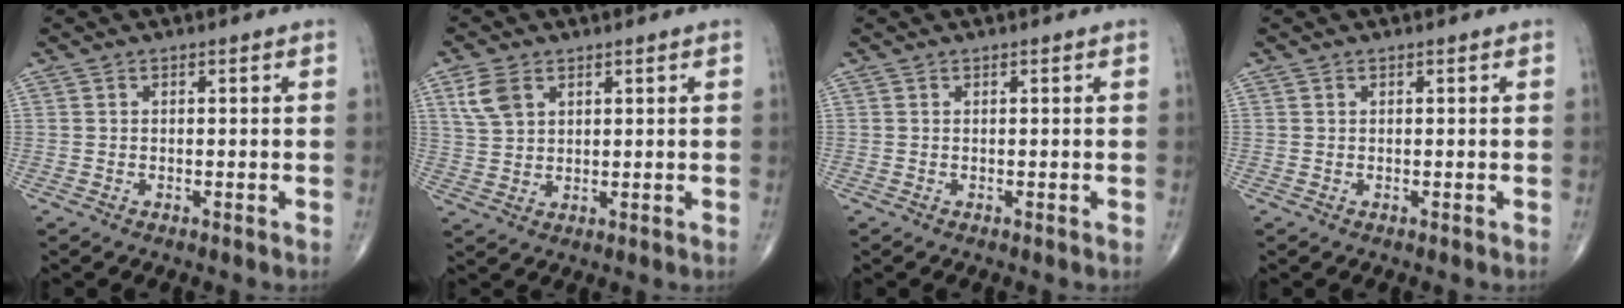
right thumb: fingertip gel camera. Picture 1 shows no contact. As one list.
[{"total": 5.6, "force": [2.7, 3.6, 3.4], "torque": [-0.062, -0.003, 0.058]}, {"total": 0.0}, {"total": 0.0}]